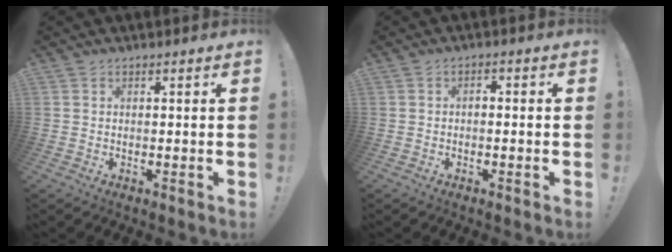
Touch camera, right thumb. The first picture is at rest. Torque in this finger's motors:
{"motor_torque": [0.00, 0.21, 0.09, -0.19, -0.01]}